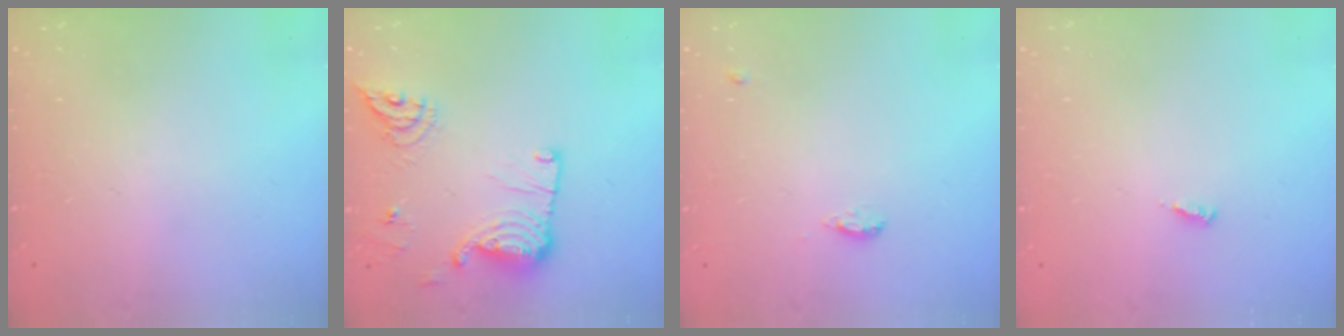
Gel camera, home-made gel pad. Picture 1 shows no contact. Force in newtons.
{"total": 14.5, "press": 14.5, "slide": 0.4}
{"total": 8.1, "press": 5.6, "slide": 5.8}
{"total": 3.2, "press": 3.2, "slide": 0.3}